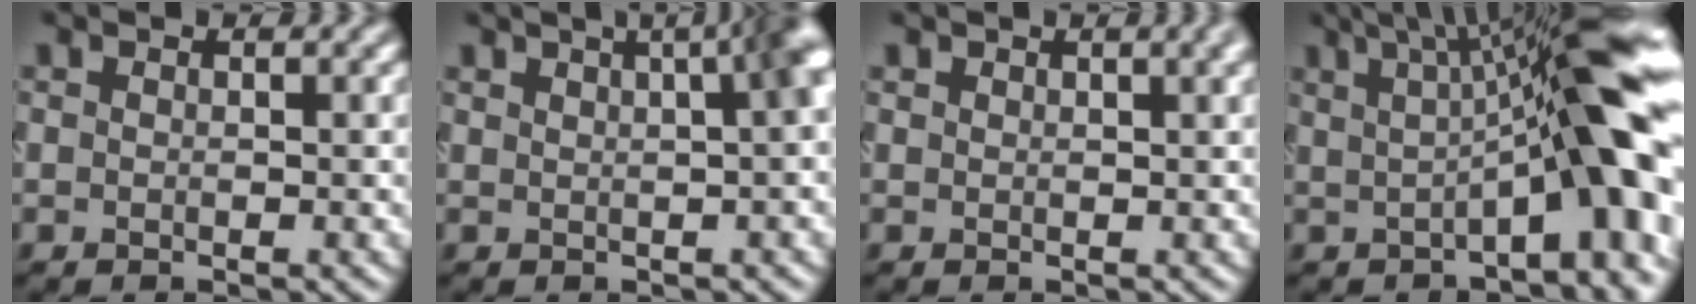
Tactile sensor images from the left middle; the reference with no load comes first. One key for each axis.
{"total": 11.8, "fx": 2.7, "fy": 6.5, "fz": 9.5, "tx": -0.046, "ty": 0.057, "tz": 0.014}
{"total": 1.7, "fx": 1.1, "fy": 0.8, "fz": 1.1, "tx": -0.001, "ty": 0.011, "tz": 0.018}
{"total": 11.8, "fx": 1.3, "fy": 2.4, "fz": 11.4, "tx": -0.142, "ty": 0.026, "tz": 0.020}